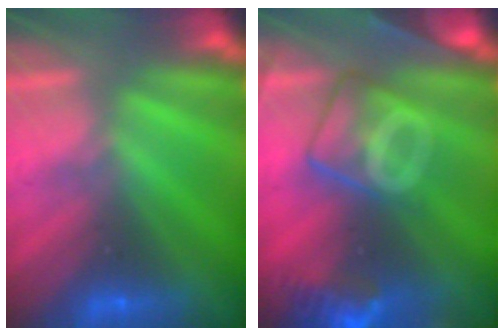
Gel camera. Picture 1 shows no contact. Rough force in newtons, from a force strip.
{"total": 8.5}